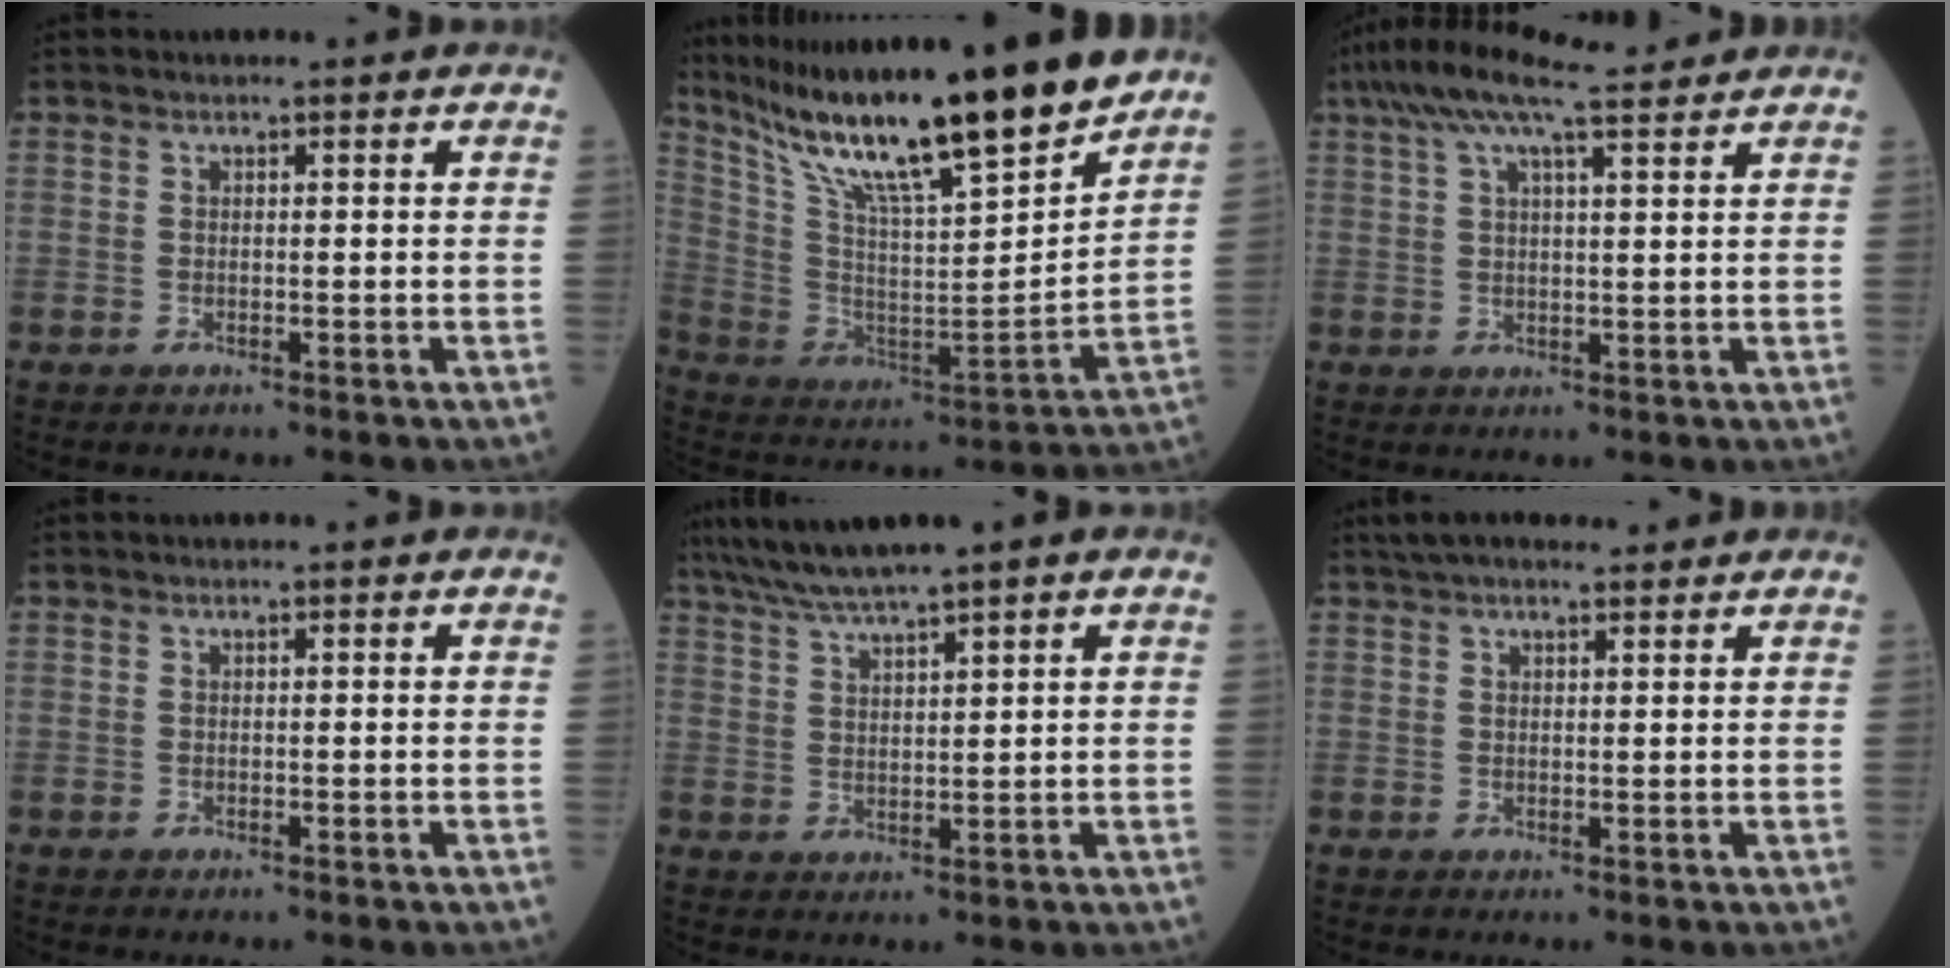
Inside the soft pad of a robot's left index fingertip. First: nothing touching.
{"total": 23.9, "force": [19.1, 1.5, 14.3], "torque": [-0.255, -0.017, 0.322]}
{"total": 11.5, "force": [9.2, 1.0, 6.7], "torque": [-0.125, 0.040, 0.144]}
{"total": 0.0}
{"total": 7.1, "force": [5.6, -0.7, 4.3], "torque": [-0.084, 0.022, 0.105]}
{"total": 6.9, "force": [5.8, 1.5, 3.4], "torque": [-0.052, 0.035, 0.095]}